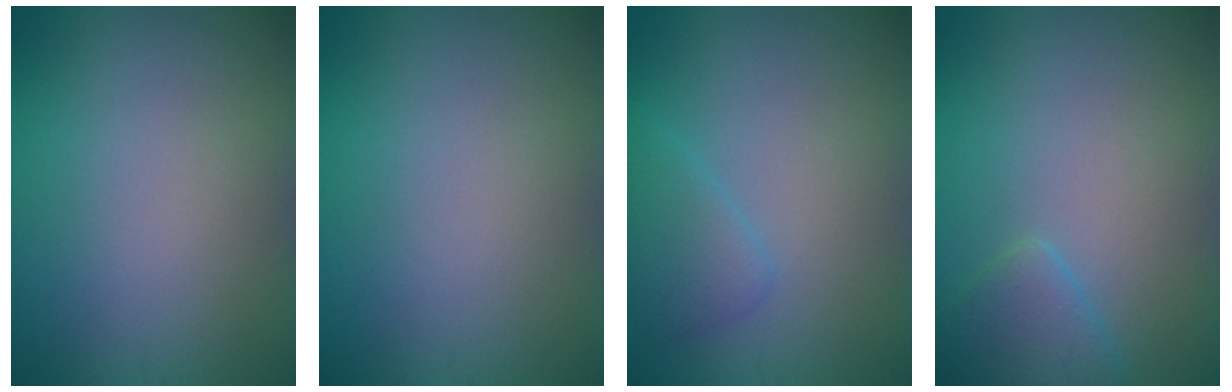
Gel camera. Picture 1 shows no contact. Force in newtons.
{"total": 0.0}
{"total": 2.0, "press": 2.0, "slide": 0.2}
{"total": 2.1, "press": 2.1, "slide": 0.2}